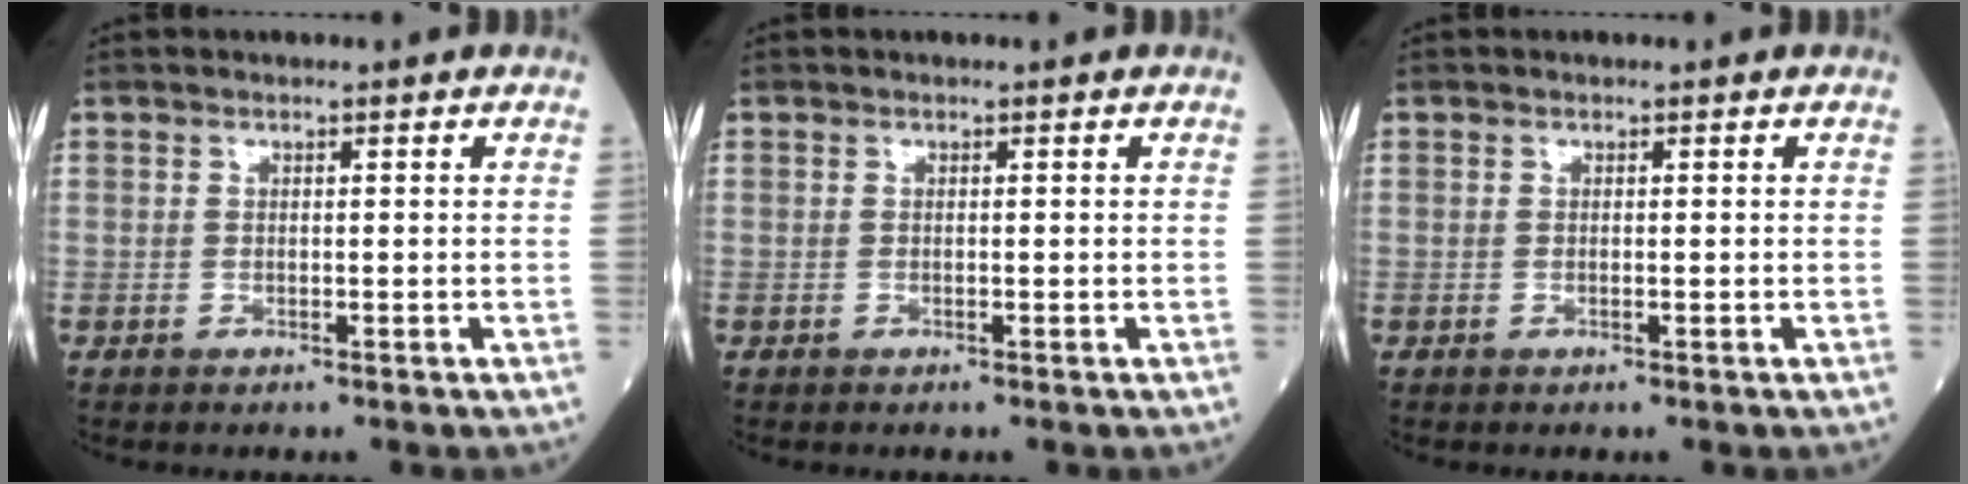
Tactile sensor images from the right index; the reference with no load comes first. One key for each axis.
{"total": 0.0}
{"total": 0.0}